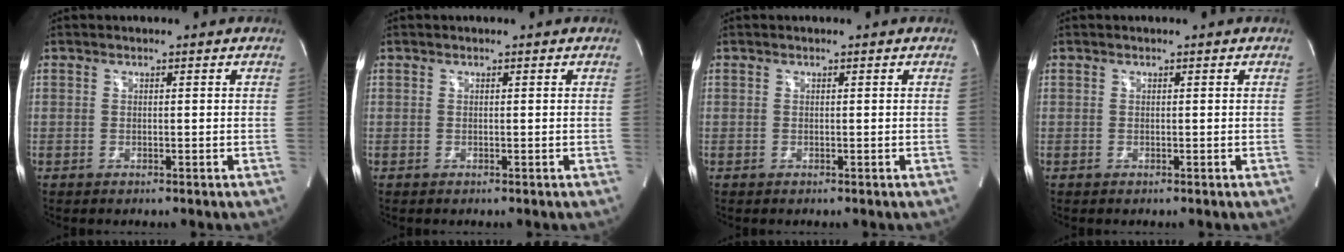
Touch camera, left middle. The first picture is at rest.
{"total": 0.0}
{"total": 0.0}
{"total": 0.0}